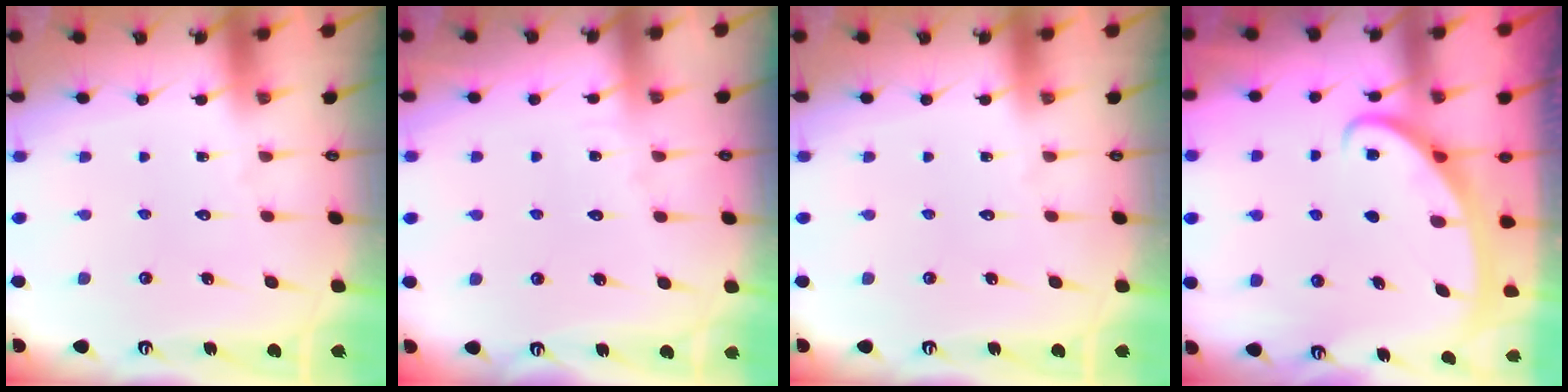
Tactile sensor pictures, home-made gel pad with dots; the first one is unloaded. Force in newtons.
{"total": 2.7, "press": 2.7, "slide": 0.3}
{"total": 0.0}
{"total": 2.5, "press": 2.5, "slide": 0.4}